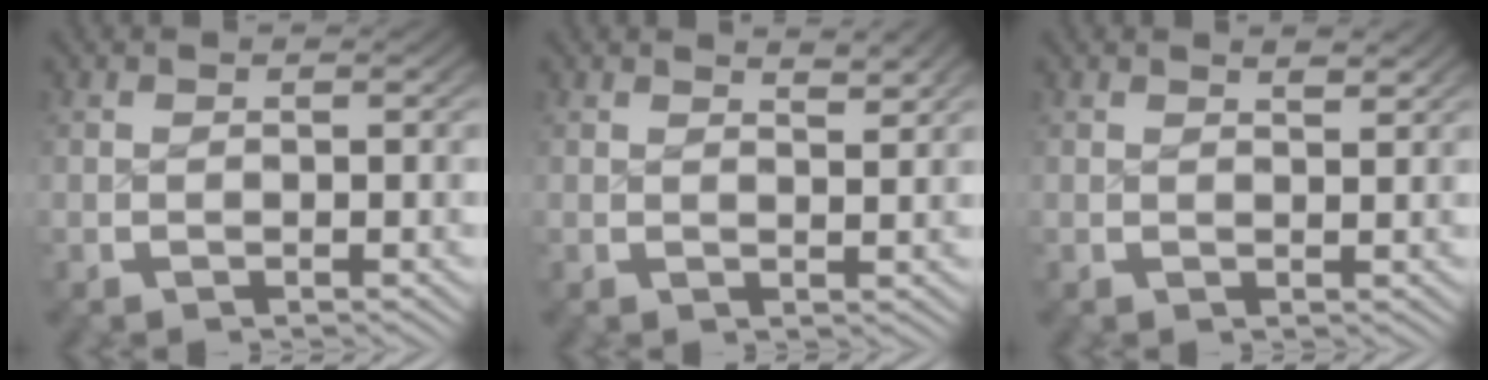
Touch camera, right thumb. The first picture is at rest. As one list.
[{"total": 1.9, "force": [1.5, 0.2, 1.0], "torque": [-0.010, -0.004, 0.027]}, {"total": 1.3, "force": [1.2, 0.1, 0.7], "torque": [-0.007, -0.003, 0.022]}]